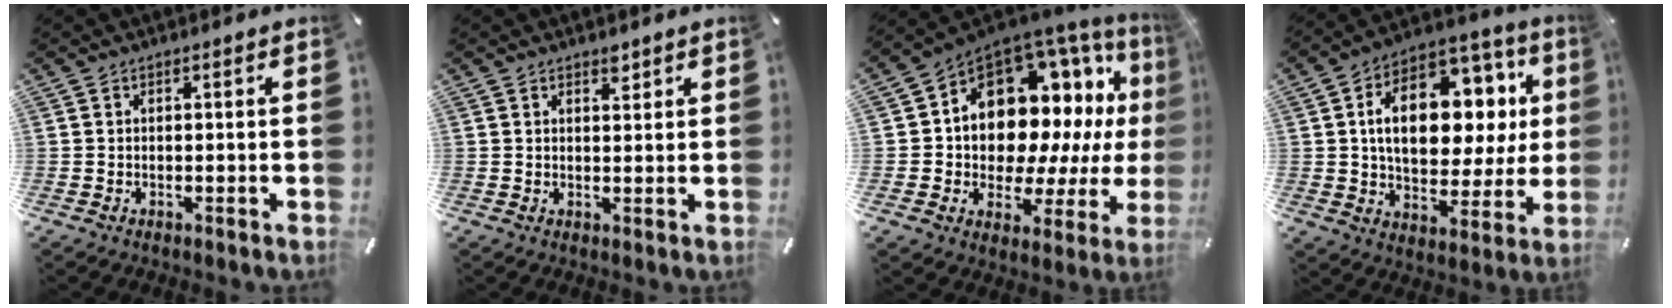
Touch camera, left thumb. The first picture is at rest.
{"total": 1.9, "force": [1.5, 1.1, 0.7], "torque": [0.002, -0.007, 0.024]}
{"total": 16.3, "force": [5.3, 12.0, 9.8], "torque": [-0.153, -0.069, 0.096]}
{"total": 19.0, "force": [4.1, 12.2, 13.9], "torque": [-0.234, -0.009, 0.074]}